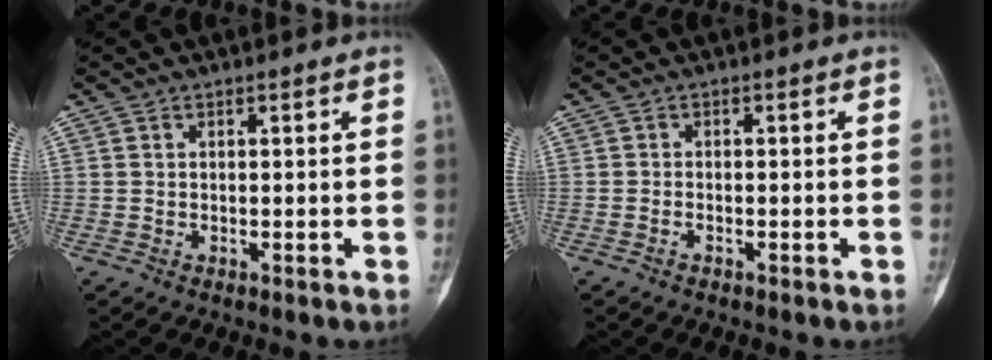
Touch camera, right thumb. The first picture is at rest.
{"total": 0.6, "force": [-0.5, 0.3, 0.2], "torque": [-0.002, 0.001, -0.011]}